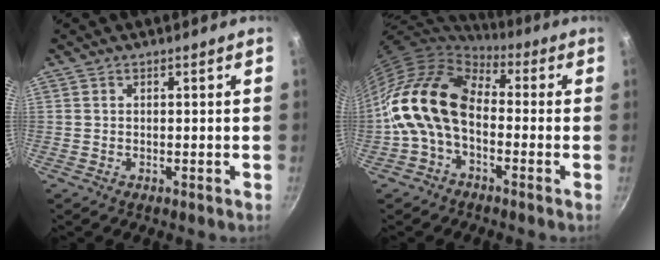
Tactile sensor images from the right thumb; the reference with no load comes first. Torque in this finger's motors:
{"motor_torque": [0.00, 1.43, 1.42, -1.36, 0.28]}